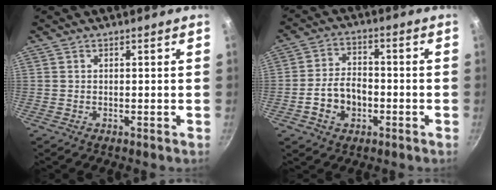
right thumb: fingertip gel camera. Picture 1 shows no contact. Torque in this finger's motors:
{"motor_torque": [-0.01, 0.19, 0.98, -0.56, 0.07]}